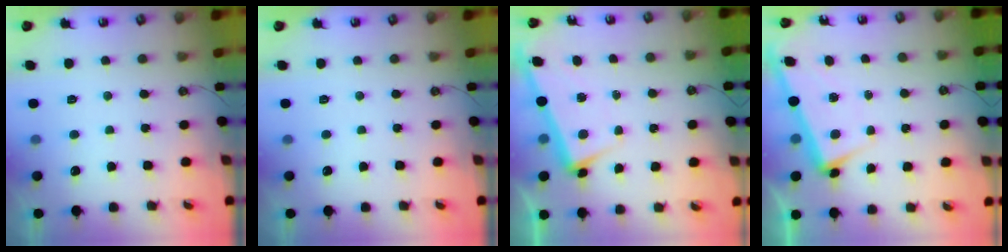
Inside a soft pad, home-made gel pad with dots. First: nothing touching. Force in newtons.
{"total": 0.0}
{"total": 3.6, "press": 3.4, "slide": 1.2}
{"total": 3.2, "press": 2.9, "slide": 1.2}